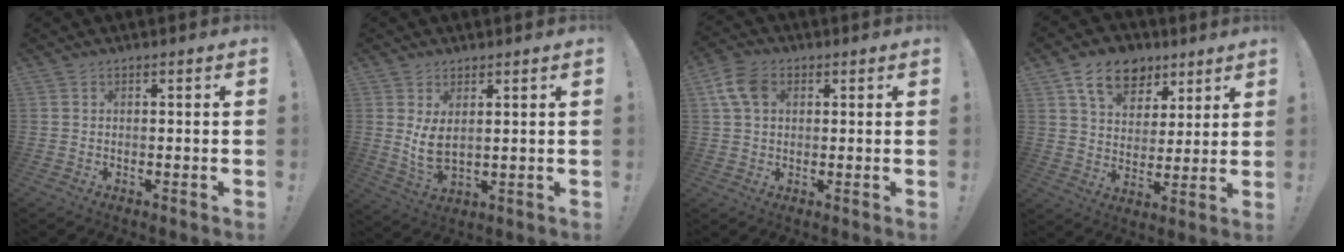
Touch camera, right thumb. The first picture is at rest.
{"total": 6.2, "force": [2.0, 2.8, 5.2], "torque": [-0.093, -0.020, 0.038]}
{"total": 8.9, "force": [3.0, 6.3, 5.6], "torque": [-0.113, 0.006, 0.060]}
{"total": 13.8, "force": [8.0, 9.3, 6.3], "torque": [-0.091, -0.038, 0.150]}